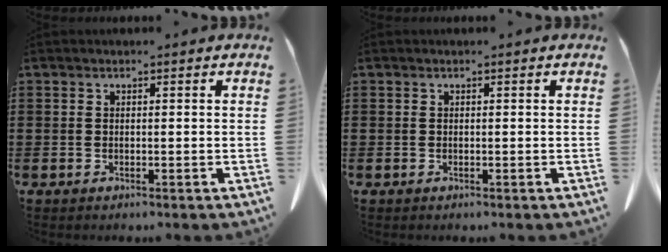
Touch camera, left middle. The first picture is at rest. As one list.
[{"total": 0.0}]